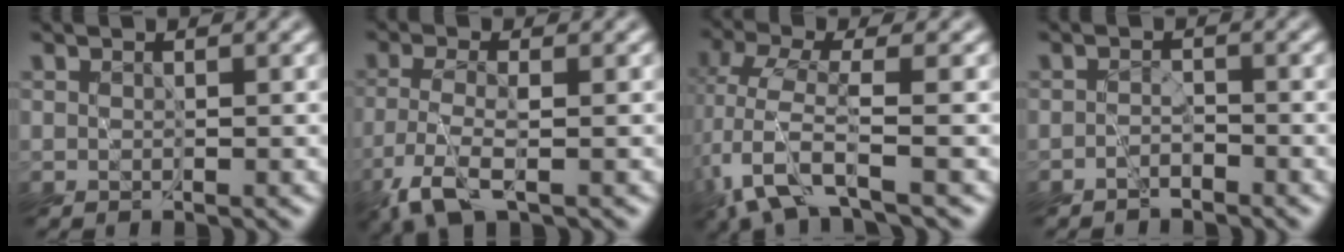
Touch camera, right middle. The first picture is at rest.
{"total": 3.8, "force": [-2.4, 0.9, 2.8], "torque": [-0.070, -0.007, -0.056]}
{"total": 5.0, "force": [-2.2, 1.1, 4.3], "torque": [-0.105, -0.004, -0.052]}
{"total": 1.3, "force": [-1.2, 0.4, 0.4], "torque": [-0.006, 0.003, -0.027]}